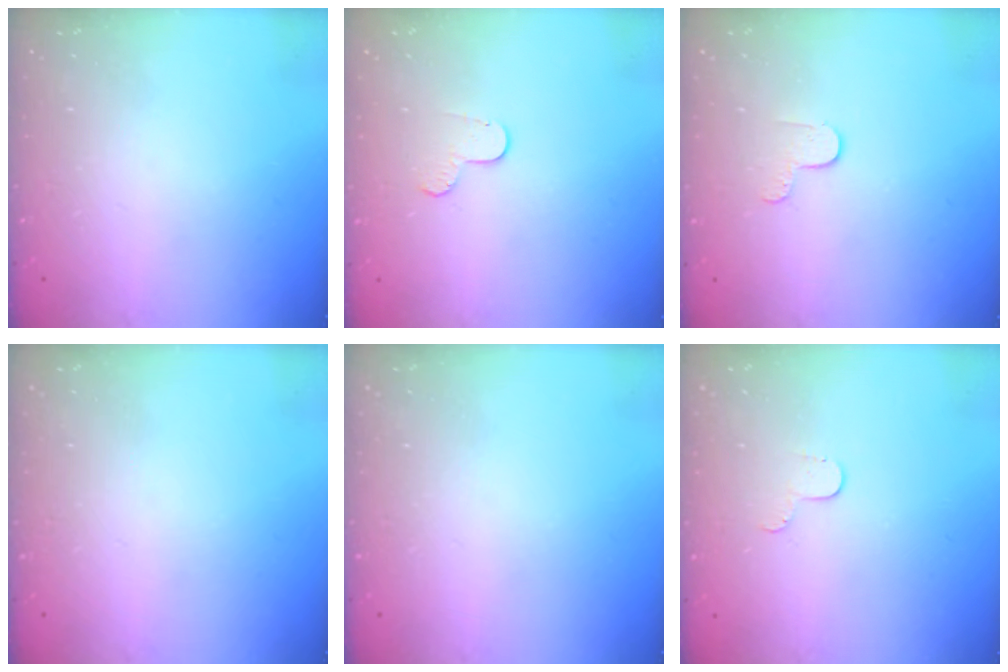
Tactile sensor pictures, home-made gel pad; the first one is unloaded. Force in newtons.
{"total": 5.7, "press": 5.7, "slide": 0.5}
{"total": 4.7, "press": 4.6, "slide": 0.4}
{"total": 0.0}
{"total": 0.0}
{"total": 4.2, "press": 4.2, "slide": 0.4}